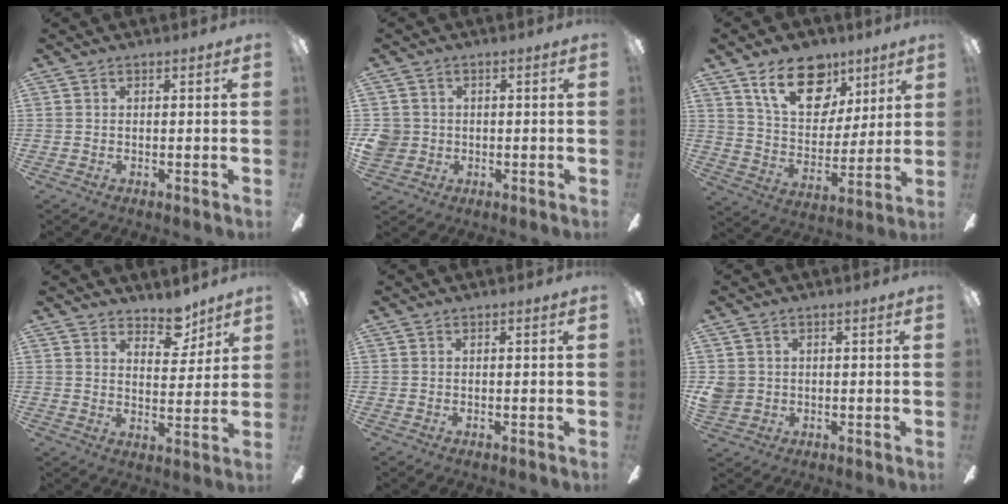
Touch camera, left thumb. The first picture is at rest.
{"total": 4.2, "force": [0.1, 4.2, 0.7], "torque": [-0.020, 0.007, 0.002]}
{"total": 18.8, "force": [11.0, 11.4, 10.1], "torque": [-0.156, -0.047, 0.198]}
{"total": 7.5, "force": [6.0, 3.7, 2.7], "torque": [-0.023, -0.035, 0.103]}
{"total": 0.0}
{"total": 3.6, "force": [0.4, 3.5, 0.7], "torque": [-0.010, 0.007, 0.009]}